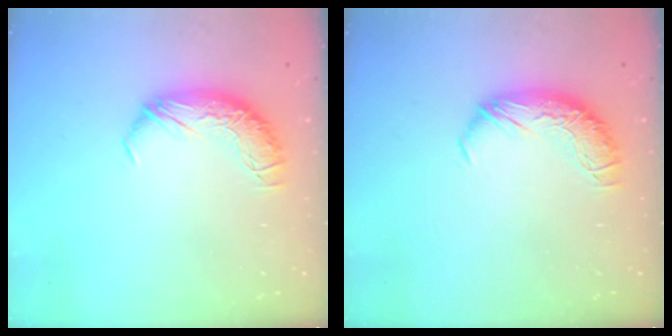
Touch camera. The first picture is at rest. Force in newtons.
{"total": 0.0}